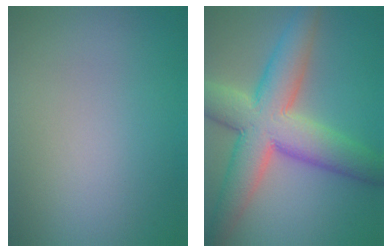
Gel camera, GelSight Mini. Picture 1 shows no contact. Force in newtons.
{"total": 9.6, "press": 9.6, "slide": 0.4}